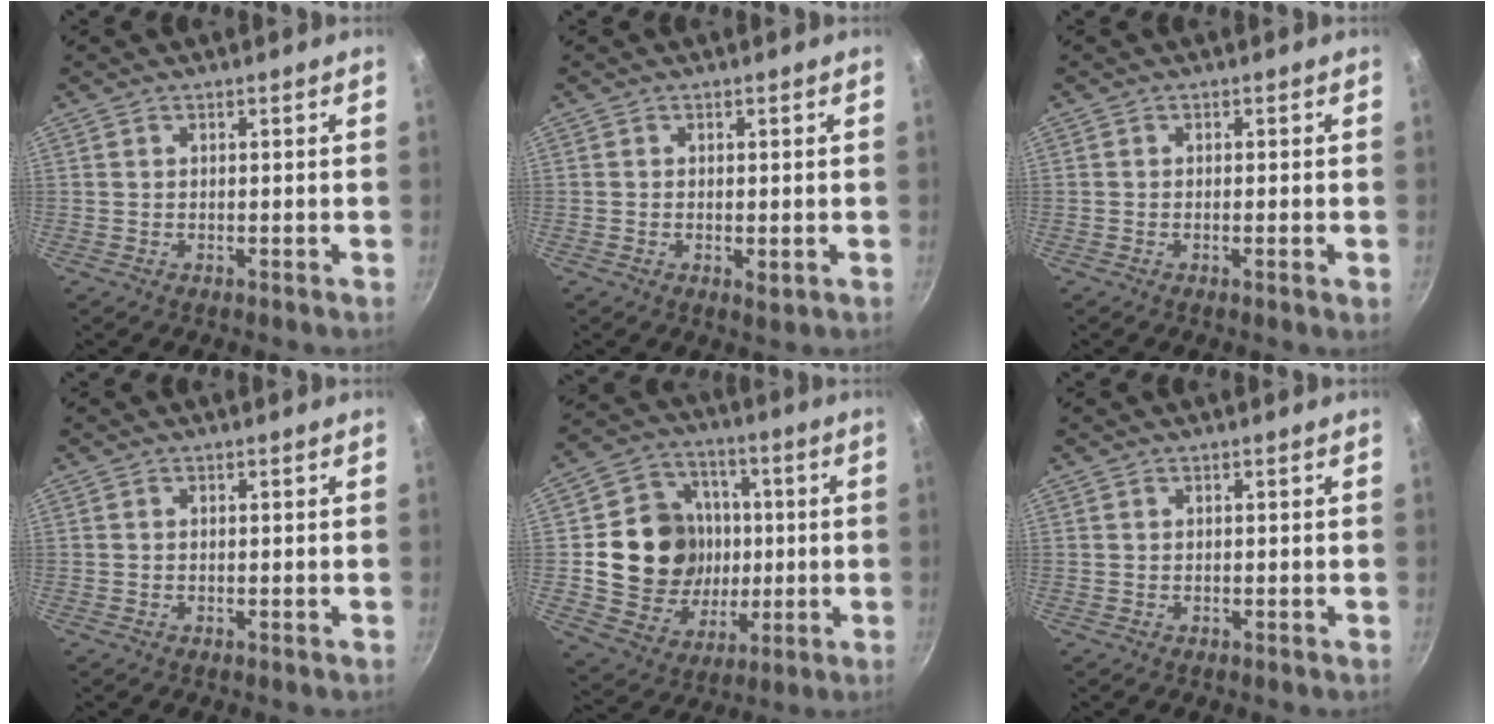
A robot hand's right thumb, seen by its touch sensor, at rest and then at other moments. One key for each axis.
{"total": 1.5, "fx": -0.2, "fy": 0.8, "fz": 1.3, "tx": -0.022, "ty": -0.005, "tz": -0.003}
{"total": 1.4, "fx": -0.5, "fy": 0.0, "fz": 1.3, "tx": -0.025, "ty": -0.002, "tz": -0.011}
{"total": 0.0}
{"total": 18.3, "fx": 0.4, "fy": 16.2, "fz": 8.6, "tx": -0.115, "ty": 0.017, "tz": 0.015}
{"total": 0.0}